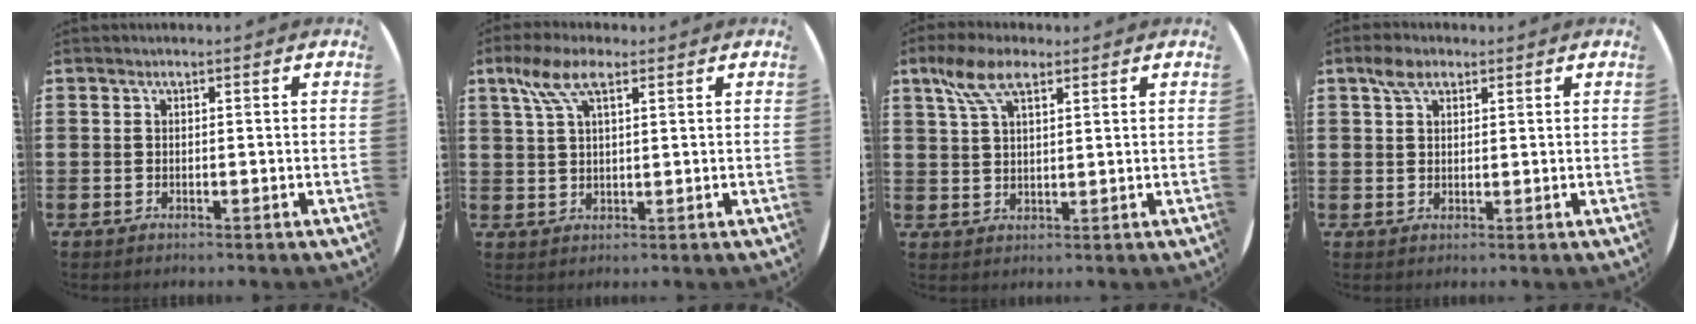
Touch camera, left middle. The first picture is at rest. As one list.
[{"total": 5.9, "force": [3.2, 2.2, 4.4], "torque": [-0.096, 0.011, 0.055]}, {"total": 6.6, "force": [3.9, 2.8, 4.6], "torque": [-0.099, 0.008, 0.070]}, {"total": 3.3, "force": [2.3, 1.8, 1.6], "torque": [-0.027, 0.006, 0.040]}]